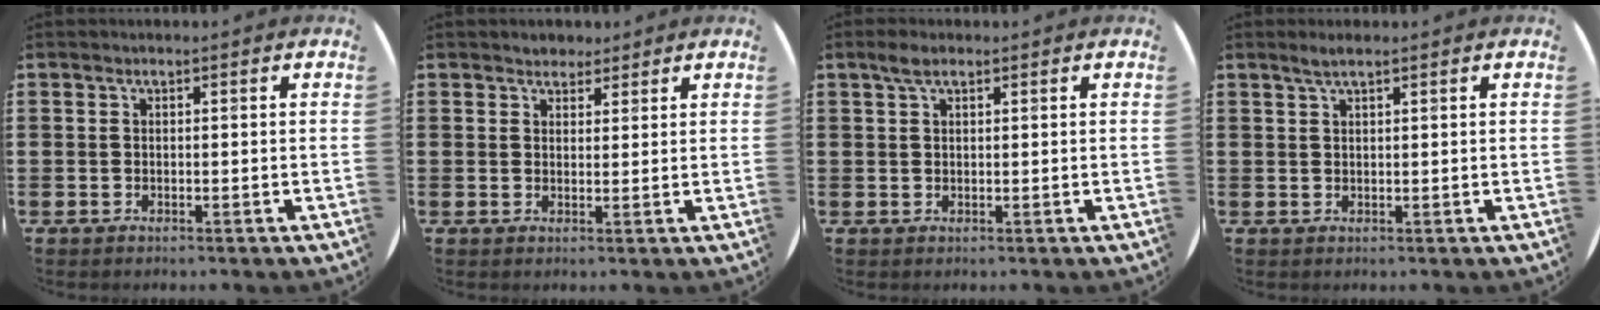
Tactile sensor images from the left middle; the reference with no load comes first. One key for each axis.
{"total": 2.0, "fx": 1.9, "fy": 0.8, "fz": 0.0, "tx": 0.005, "ty": 0.001, "tz": 0.035}
{"total": 2.1, "fx": 1.4, "fy": 1.0, "fz": 1.2, "tx": -0.019, "ty": 0.002, "tz": 0.023}
{"total": 1.6, "fx": 1.2, "fy": 0.0, "fz": 1.1, "tx": -0.021, "ty": 0.003, "tz": 0.022}